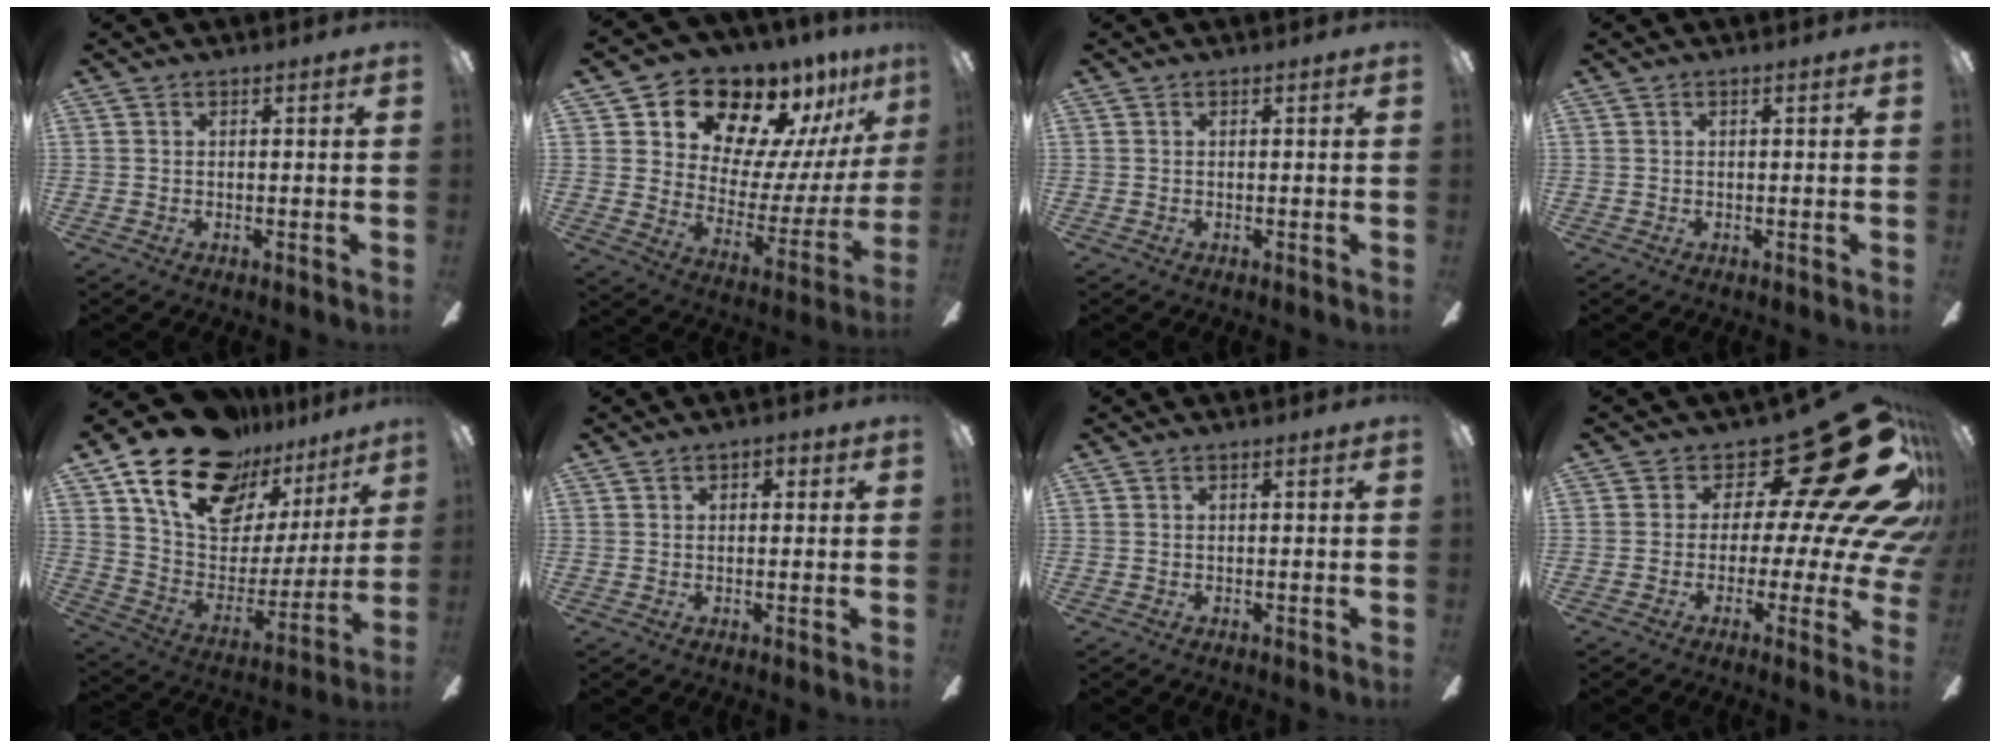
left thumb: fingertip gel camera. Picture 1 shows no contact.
{"total": 17.9, "force": [14.3, 9.5, 5.2], "torque": [-0.090, -0.114, 0.263]}
{"total": 0.0}
{"total": 0.0}
{"total": 21.8, "force": [15.3, 11.7, 10.0], "torque": [-0.175, -0.097, 0.278]}
{"total": 1.3, "force": [0.4, 1.0, 0.6], "torque": [-0.004, 0.002, 0.005]}
{"total": 0.0}
{"total": 24.1, "force": [11.6, 9.5, 18.9], "torque": [-0.235, -0.100, 0.208]}